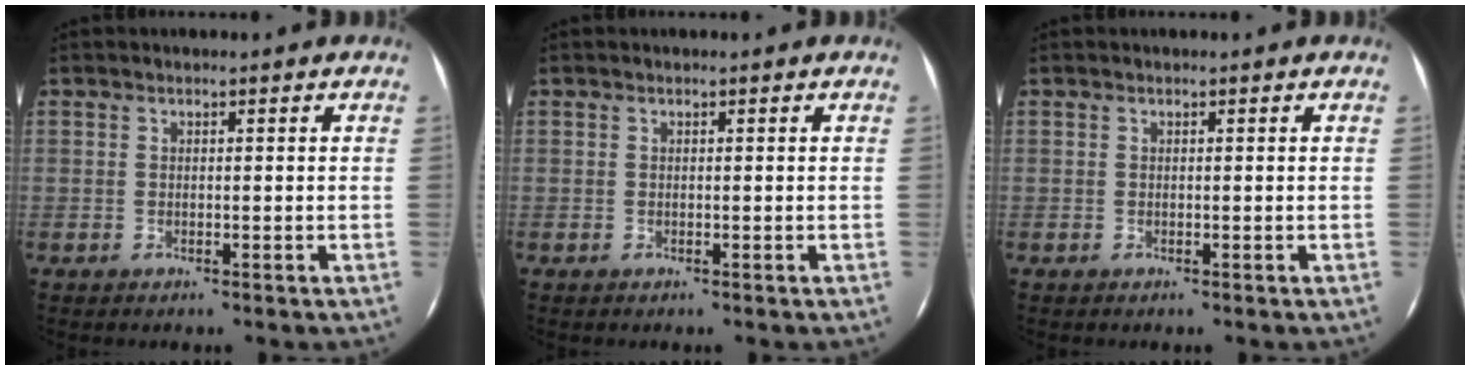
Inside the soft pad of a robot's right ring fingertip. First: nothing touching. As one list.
[{"total": 0.0}, {"total": 0.0}]